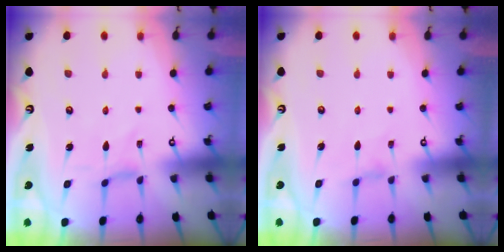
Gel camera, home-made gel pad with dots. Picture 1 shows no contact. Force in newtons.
{"total": 0.9, "press": 0.8, "slide": 0.3}